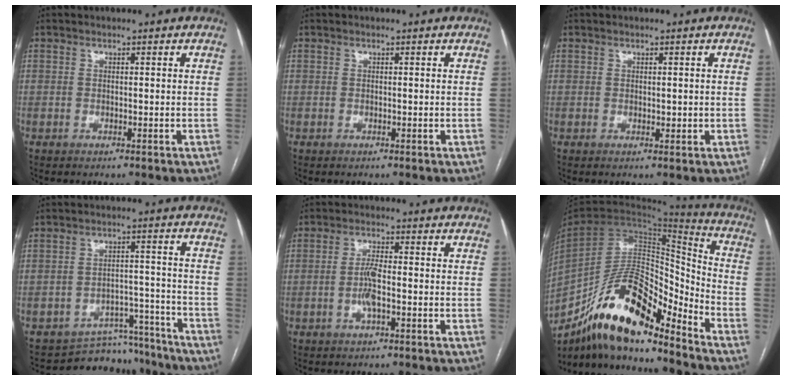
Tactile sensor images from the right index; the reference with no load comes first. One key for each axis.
{"total": 0.0}
{"total": 1.4, "fx": 0.1, "fy": 0.8, "fz": 1.1, "tx": -0.015, "ty": -0.003, "tz": 0.004}
{"total": 10.0, "fx": -9.4, "fy": 3.5, "fz": -0.7, "tx": 0.031, "ty": 0.048, "tz": -0.129}
{"total": 5.2, "fx": -1.3, "fy": 0.9, "fz": 5.0, "tx": -0.106, "ty": 0.003, "tz": -0.025}
{"total": 18.8, "fx": -13.8, "fy": 5.3, "fz": 11.7, "tx": -0.214, "ty": 0.023, "tz": -0.246}